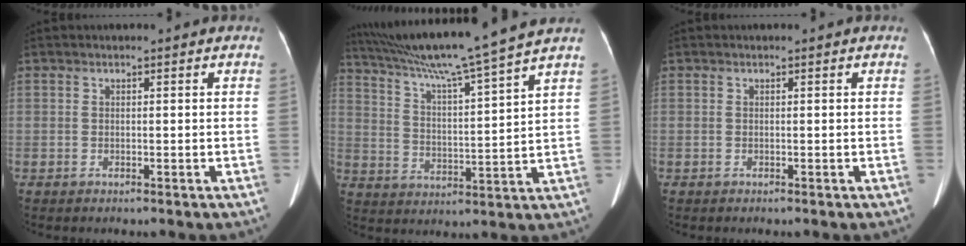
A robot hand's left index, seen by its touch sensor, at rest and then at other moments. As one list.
[{"total": 17.2, "force": [14.4, -2.5, 9.0], "torque": [-0.156, -0.012, 0.224]}, {"total": 0.0}]